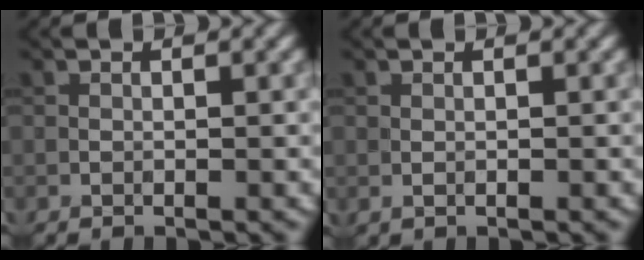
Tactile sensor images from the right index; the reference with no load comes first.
{"total": 0.0}